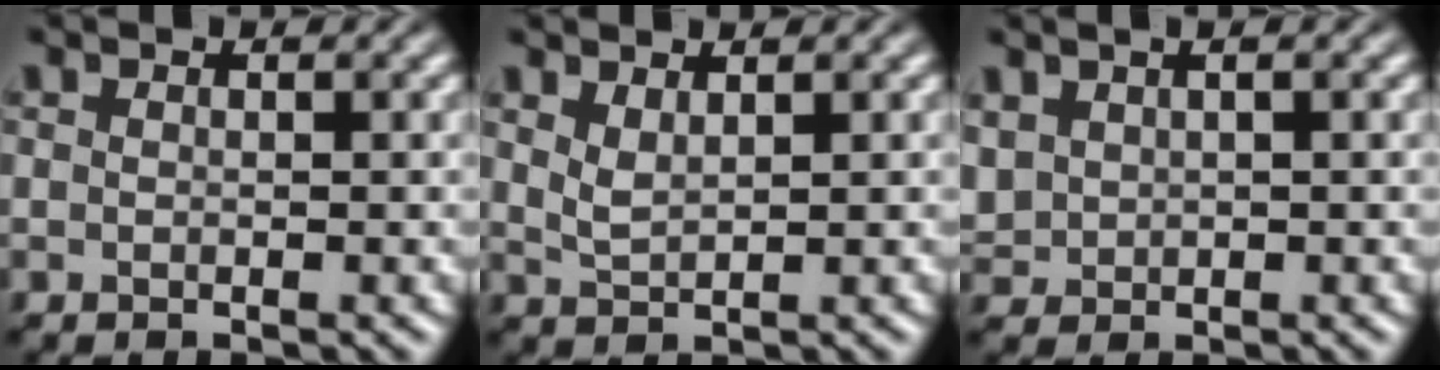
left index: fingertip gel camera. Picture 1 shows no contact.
{"total": 1.1, "force": [0.9, 0.1, 0.6], "torque": [-0.022, 0.000, 0.031]}
{"total": 2.0, "force": [1.4, 0.9, 1.1], "torque": [-0.036, 0.017, 0.037]}